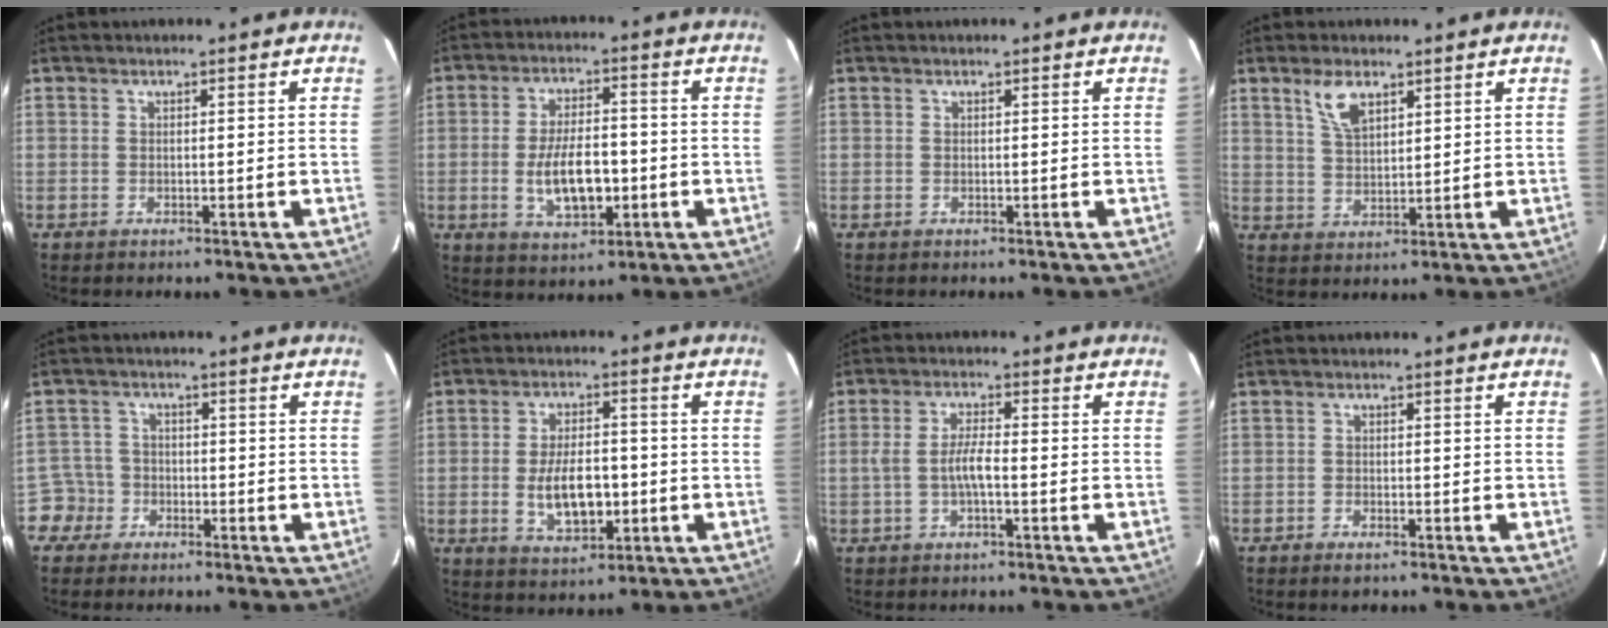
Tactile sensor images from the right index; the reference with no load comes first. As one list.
[{"total": 10.2, "force": [-2.1, 4.7, 8.8], "torque": [-0.169, -0.004, -0.028]}, {"total": 0.0}, {"total": 5.7, "force": [3.4, 2.6, 3.8], "torque": [-0.072, 0.005, 0.071]}, {"total": 4.1, "force": [-2.3, 3.4, -0.4], "torque": [0.009, 0.020, -0.046]}, {"total": 9.4, "force": [-1.8, 4.6, 8.0], "torque": [-0.152, -0.002, -0.021]}, {"total": 4.1, "force": [-1.2, 0.7, 3.8], "torque": [-0.079, 0.008, -0.021]}, {"total": 1.9, "force": [-1.5, 0.8, 0.9], "torque": [-0.024, 0.000, -0.030]}]